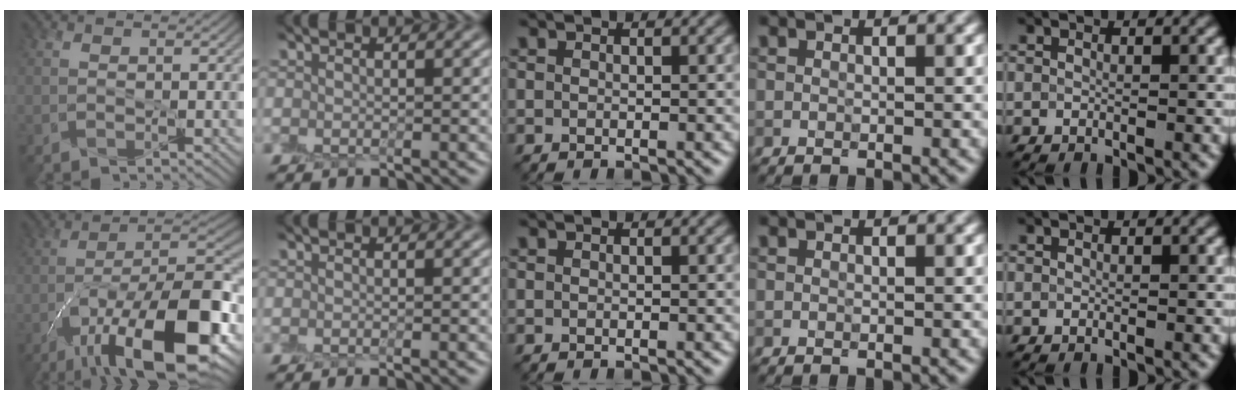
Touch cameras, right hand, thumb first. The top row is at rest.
{"thumb": {"total": 18.5, "force": [-8.9, 7.3, 14.5], "torque": [-0.230, -0.014, -0.156]}, "index": {"total": 0.8, "force": [-0.6, -0.2, 0.4], "torque": [-0.002, -0.008, -0.008]}}